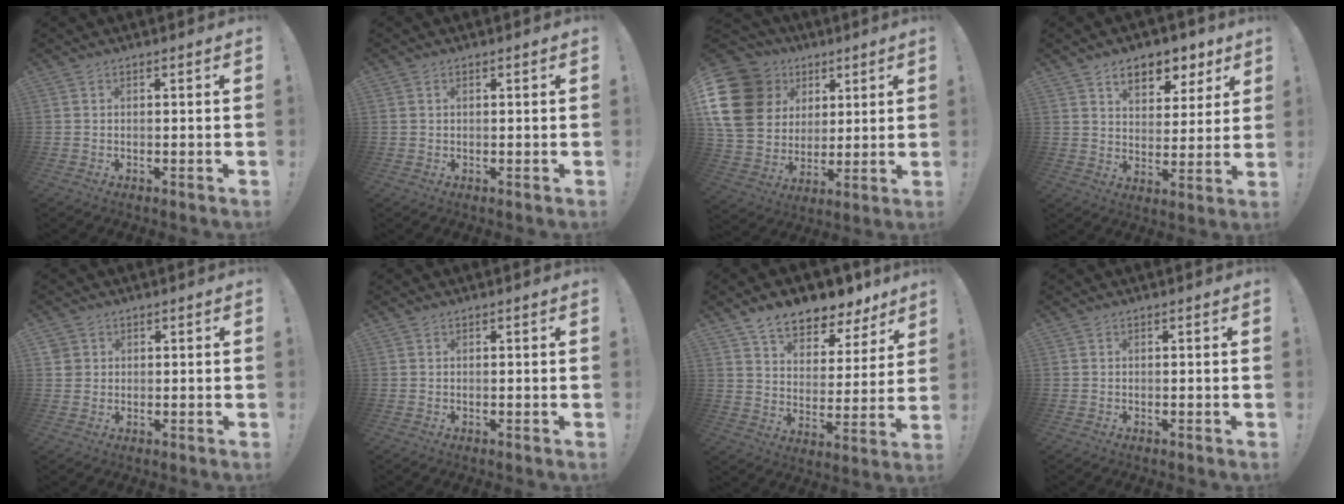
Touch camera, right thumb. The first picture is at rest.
{"total": 0.7, "force": [0.3, 0.5, 0.3], "torque": [-0.011, 0.004, 0.006]}
{"total": 20.2, "force": [7.0, 16.2, 9.9], "torque": [-0.181, -0.030, 0.155]}
{"total": 9.2, "force": [6.0, 5.7, 4.1], "torque": [-0.052, -0.040, 0.108]}
{"total": 2.5, "force": [1.0, 2.2, 0.5], "torque": [-0.009, 0.000, 0.020]}
{"total": 0.0}
{"total": 10.2, "force": [8.6, 4.3, 3.5], "torque": [-0.057, -0.074, 0.155]}
{"total": 0.0}